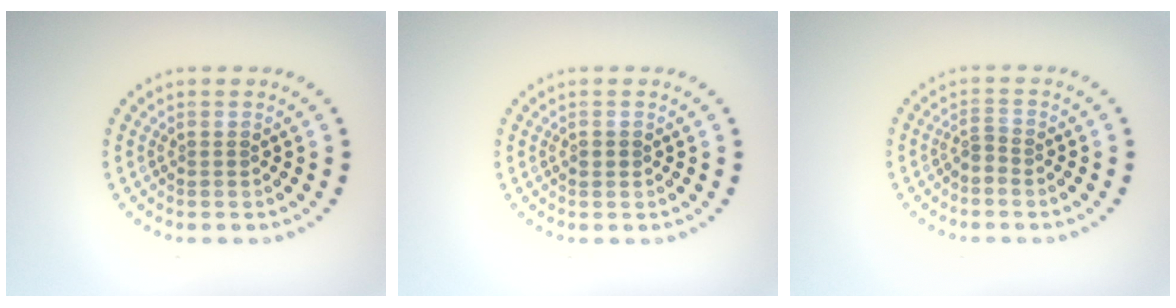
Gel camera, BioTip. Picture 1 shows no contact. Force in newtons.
{"total": 0.9, "press": 0.9, "slide": 0.1}
{"total": 1.1, "press": 0.6, "slide": 0.9}